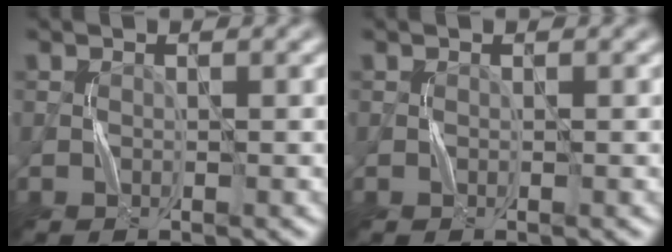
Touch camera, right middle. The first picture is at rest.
{"total": 0.0}